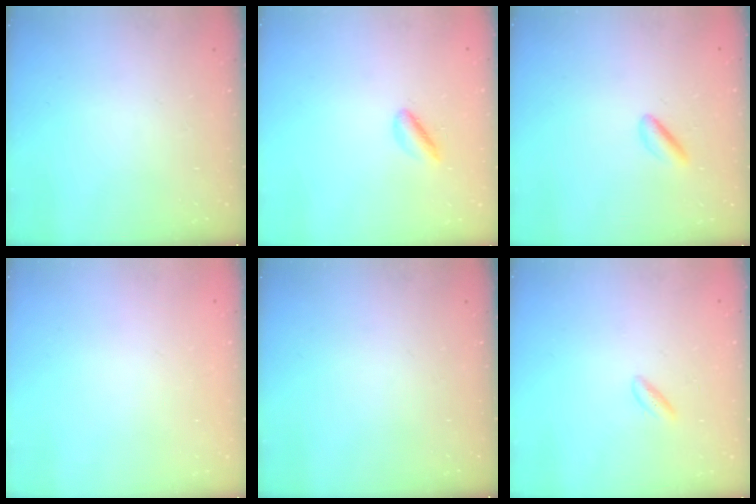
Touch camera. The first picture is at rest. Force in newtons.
{"total": 3.2, "press": 2.9, "slide": 1.3}
{"total": 2.5, "press": 2.3, "slide": 1.0}
{"total": 2.1, "press": 2.1, "slide": 0.1}
{"total": 0.0}
{"total": 2.2, "press": 1.9, "slide": 1.2}